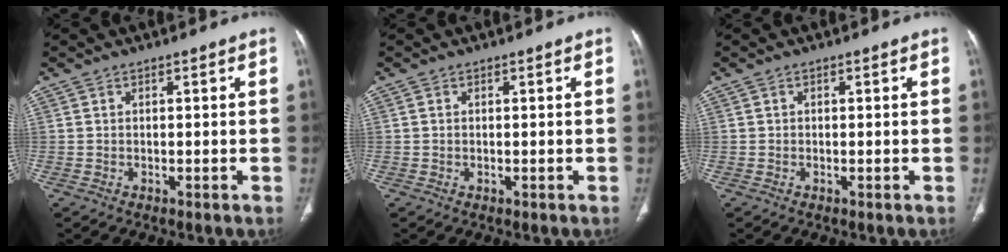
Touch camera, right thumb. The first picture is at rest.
{"total": 0.0}
{"total": 0.0}